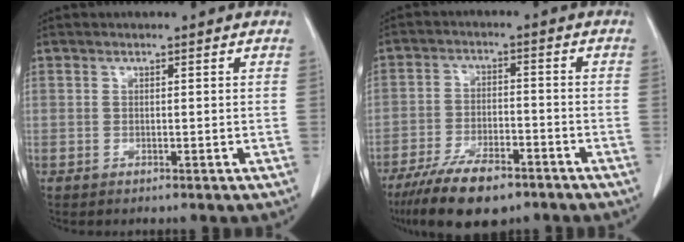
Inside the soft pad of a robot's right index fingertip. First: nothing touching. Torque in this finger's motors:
{"motor_torque": [0.80, -0.71, 0.43, 0.07]}